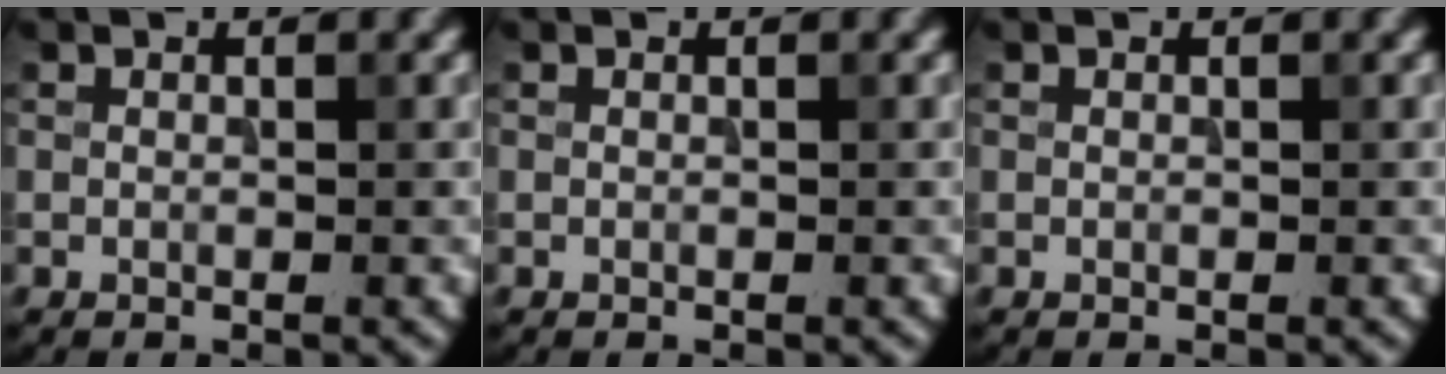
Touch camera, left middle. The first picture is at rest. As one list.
[{"total": 0.0}, {"total": 0.0}]